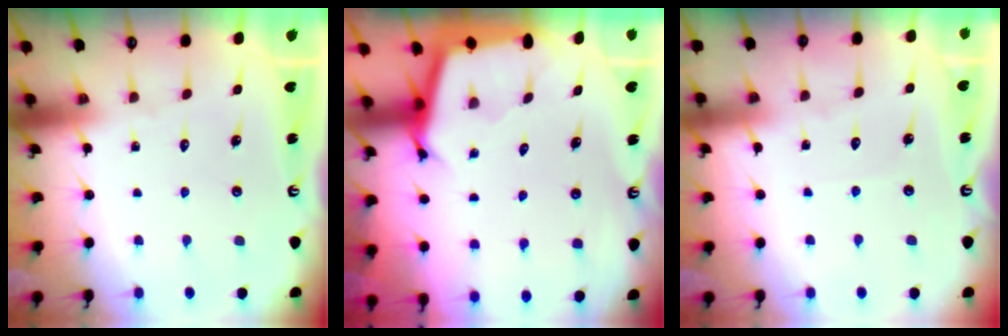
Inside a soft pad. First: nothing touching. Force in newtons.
{"total": 2.7, "press": 2.7, "slide": 0.1}
{"total": 3.5, "press": 3.5, "slide": 0.4}